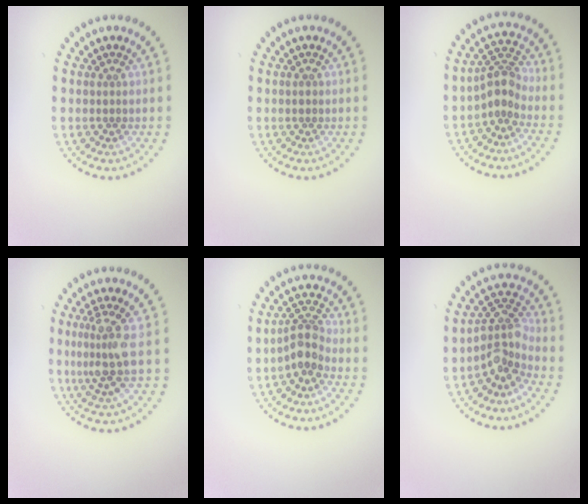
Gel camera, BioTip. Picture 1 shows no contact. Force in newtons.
{"total": 0.6, "press": 0.6, "slide": 0.1}
{"total": 2.9, "press": 2.2, "slide": 1.8}
{"total": 3.3, "press": 2.6, "slide": 2.0}
{"total": 2.8, "press": 2.2, "slide": 1.8}
{"total": 3.6, "press": 2.5, "slide": 2.6}